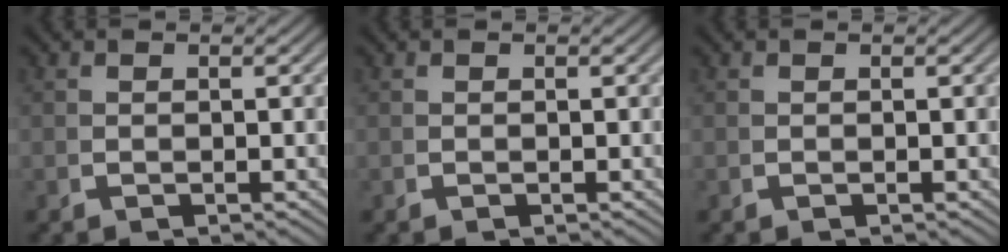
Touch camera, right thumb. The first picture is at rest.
{"total": 0.0}
{"total": 0.0}